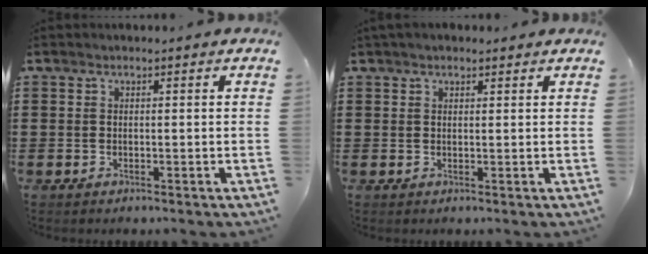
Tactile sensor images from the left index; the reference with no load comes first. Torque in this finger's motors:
{"motor_torque": [2.14, 0.00, 0.23, 0.05]}